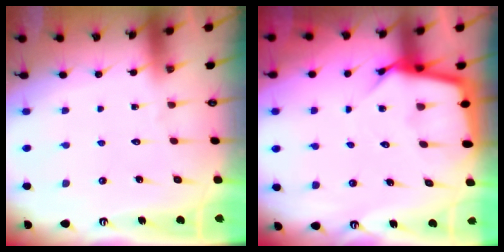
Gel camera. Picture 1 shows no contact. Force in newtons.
{"total": 6.4, "press": 6.4, "slide": 0.6}